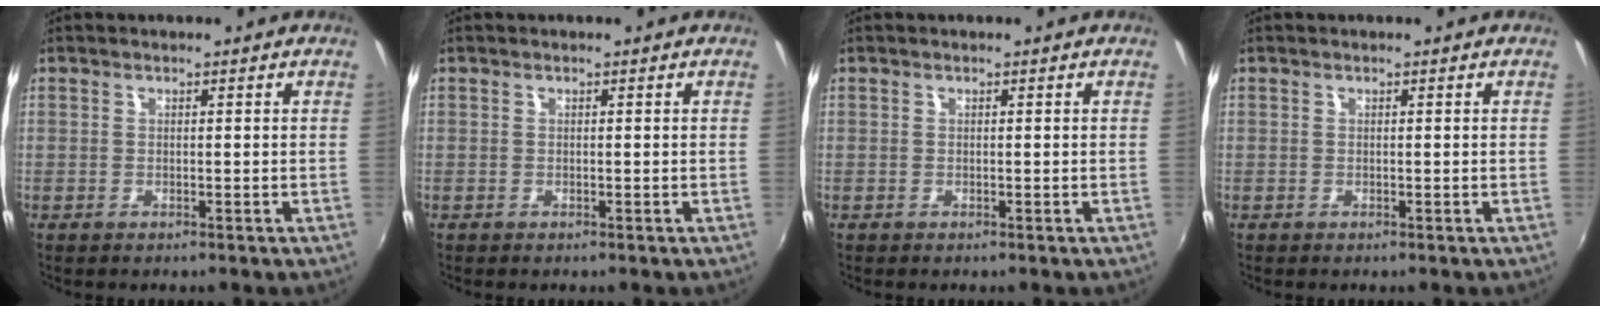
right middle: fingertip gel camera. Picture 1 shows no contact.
{"total": 0.0}
{"total": 0.0}
{"total": 0.0}